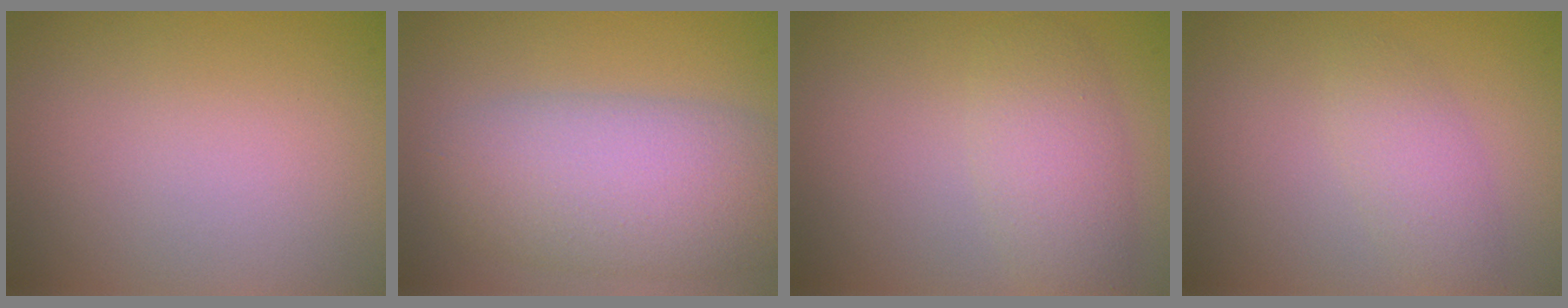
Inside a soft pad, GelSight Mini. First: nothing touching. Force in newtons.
{"total": 7.7, "press": 7.6, "slide": 0.4}
{"total": 3.5, "press": 3.5, "slide": 0.2}
{"total": 2.3, "press": 2.3, "slide": 0.2}